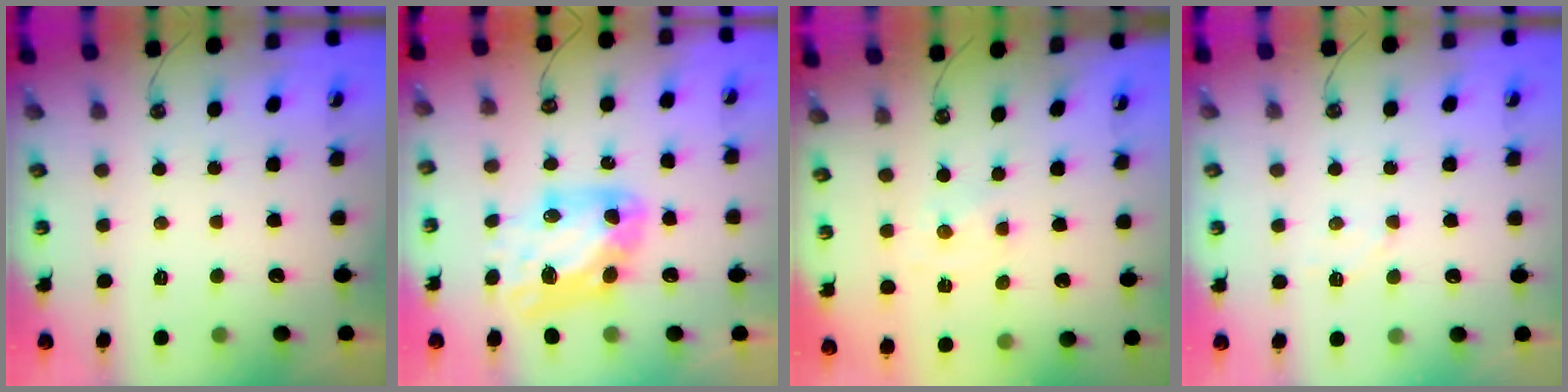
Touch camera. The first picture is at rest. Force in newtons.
{"total": 10.6, "press": 10.5, "slide": 1.1}
{"total": 0.0}
{"total": 2.9, "press": 2.9, "slide": 0.4}